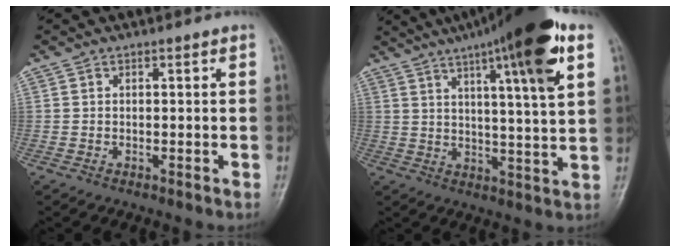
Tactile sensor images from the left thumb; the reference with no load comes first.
{"total": 19.4, "force": [10.0, 2.5, 16.4], "torque": [-0.240, -0.015, 0.146]}